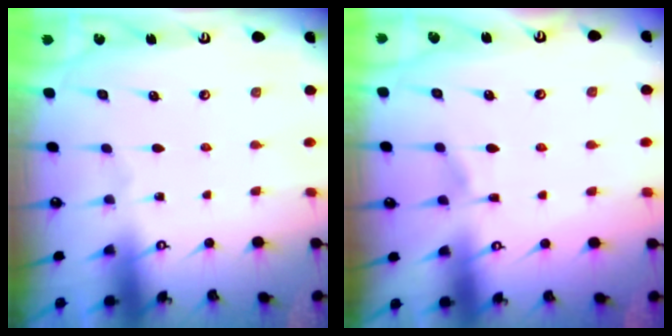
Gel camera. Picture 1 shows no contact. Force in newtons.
{"total": 6.0, "press": 5.9, "slide": 0.7}